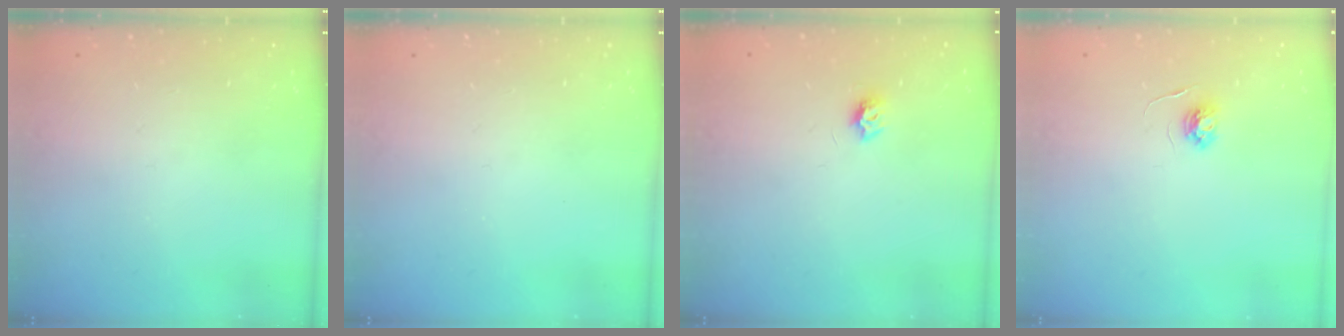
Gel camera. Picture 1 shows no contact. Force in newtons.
{"total": 0.0}
{"total": 4.6, "press": 4.6, "slide": 0.5}
{"total": 3.8, "press": 3.8, "slide": 0.4}